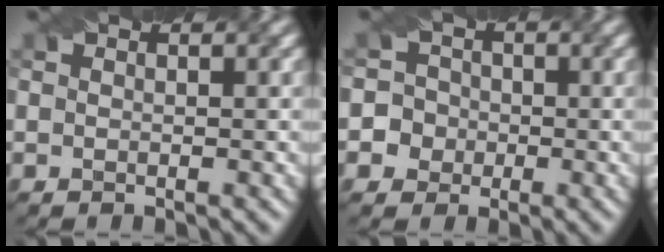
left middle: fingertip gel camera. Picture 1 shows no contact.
{"total": 5.2, "force": [-1.4, 5.0, 0.8], "torque": [0.000, 0.020, -0.049]}